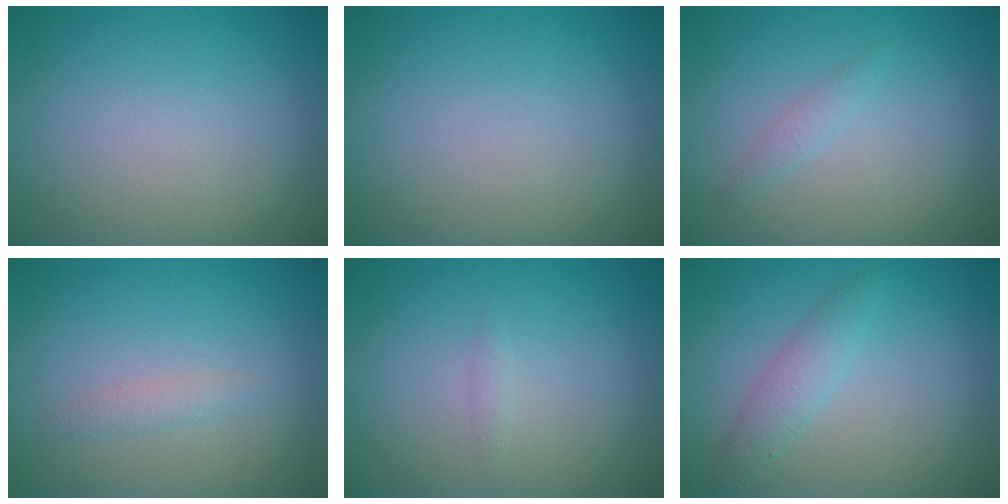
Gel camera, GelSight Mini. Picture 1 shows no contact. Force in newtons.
{"total": 0.0}
{"total": 0.9, "press": 0.9, "slide": 0.0}
{"total": 1.0, "press": 1.0, "slide": 0.0}
{"total": 0.6, "press": 0.6, "slide": 0.0}
{"total": 2.1, "press": 2.1, "slide": 0.1}